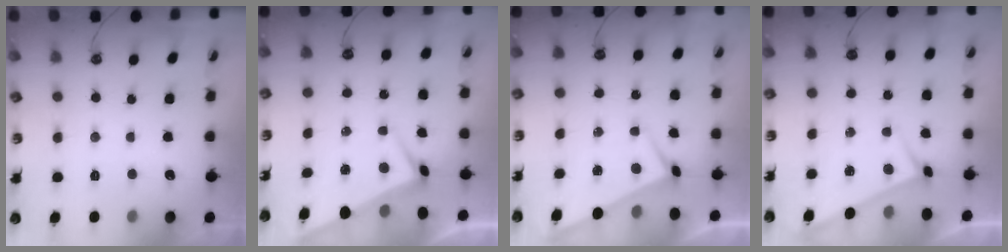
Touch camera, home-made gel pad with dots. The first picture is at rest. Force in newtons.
{"total": 2.8, "press": 2.7, "slide": 0.6}
{"total": 1.7, "press": 1.7, "slide": 0.2}
{"total": 3.4, "press": 3.4, "slide": 0.4}